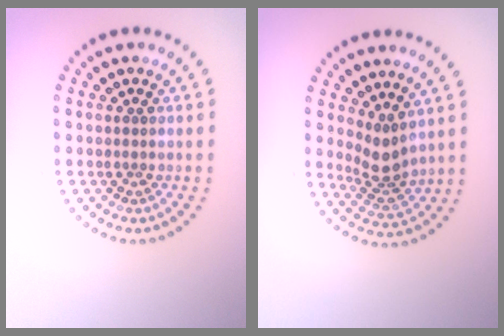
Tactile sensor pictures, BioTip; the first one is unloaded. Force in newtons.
{"total": 3.0, "press": 2.2, "slide": 2.0}